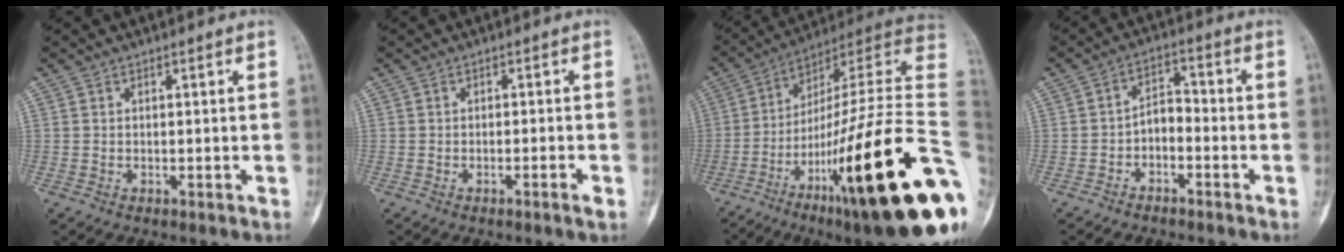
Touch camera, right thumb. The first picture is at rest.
{"total": 1.7, "force": [-1.0, 0.0, 1.5], "torque": [-0.033, 0.002, -0.017]}
{"total": 35.2, "force": [-8.6, 6.2, 33.6], "torque": [-0.434, 0.060, -0.140]}
{"total": 4.6, "force": [-2.3, 2.7, 3.0], "torque": [-0.040, 0.037, -0.048]}